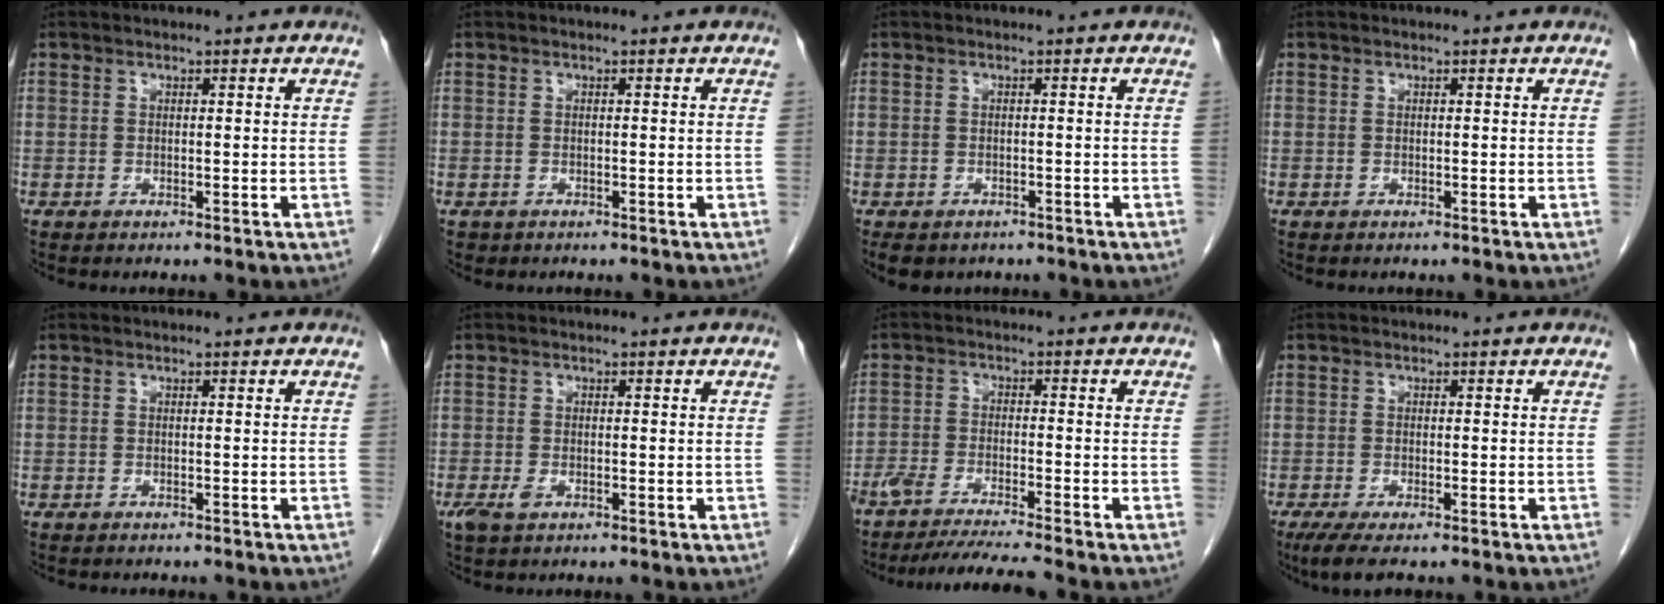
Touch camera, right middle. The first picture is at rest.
{"total": 0.5, "force": [-0.3, 0.5, 0.0], "torque": [-0.010, 0.003, 0.000]}
{"total": 7.4, "force": [-5.2, 4.6, 2.4], "torque": [-0.051, -0.006, -0.065]}
{"total": 0.0}
{"total": 2.2, "force": [-1.9, 0.7, 0.7], "torque": [-0.015, -0.004, -0.020]}
{"total": 2.0, "force": [-1.0, 0.9, 1.5], "torque": [-0.035, -0.002, -0.013]}
{"total": 9.3, "force": [-8.4, -1.2, 4.0], "torque": [-0.054, -0.020, -0.138]}
{"total": 3.4, "force": [-2.3, 0.5, 2.4], "torque": [-0.046, -0.012, -0.041]}